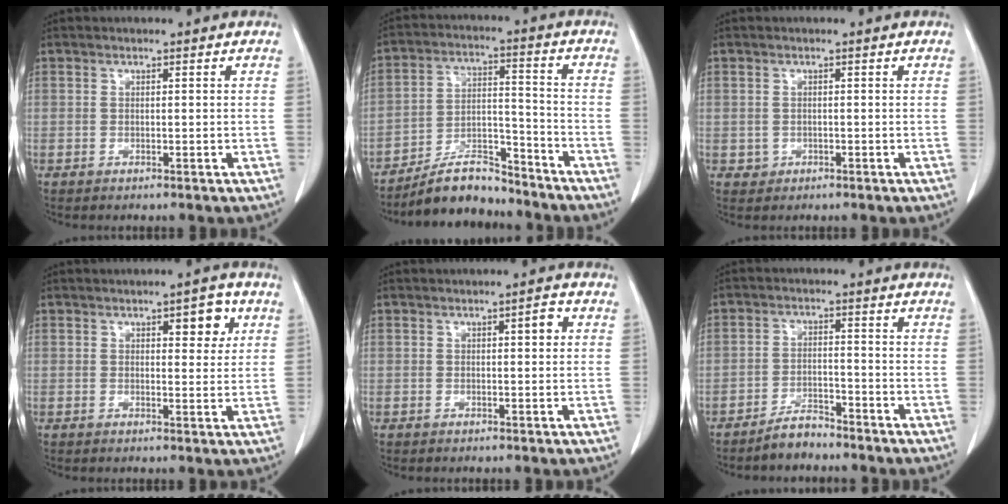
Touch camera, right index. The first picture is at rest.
{"total": 9.4, "force": [-8.6, 2.7, 2.6], "torque": [-0.042, 0.023, -0.151]}
{"total": 1.2, "force": [-0.4, 1.1, 0.1], "torque": [0.001, 0.004, -0.004]}
{"total": 4.5, "force": [2.0, 1.7, 3.7], "torque": [-0.043, 0.001, 0.023]}
{"total": 1.9, "force": [0.5, 0.5, 1.8], "torque": [-0.026, 0.003, 0.006]}
{"total": 3.8, "force": [-3.5, 1.1, 0.9], "torque": [-0.015, -0.001, -0.062]}